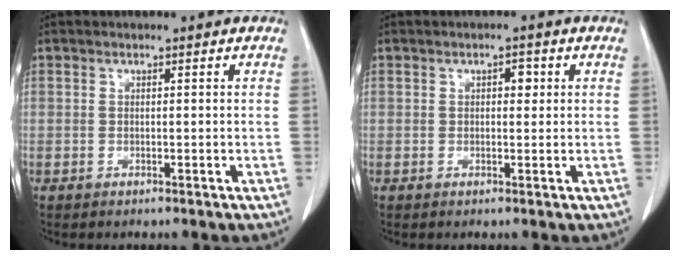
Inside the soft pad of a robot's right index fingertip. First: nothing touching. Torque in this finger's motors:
{"motor_torque": [-0.01, 0.05, 0.01, 0.00]}